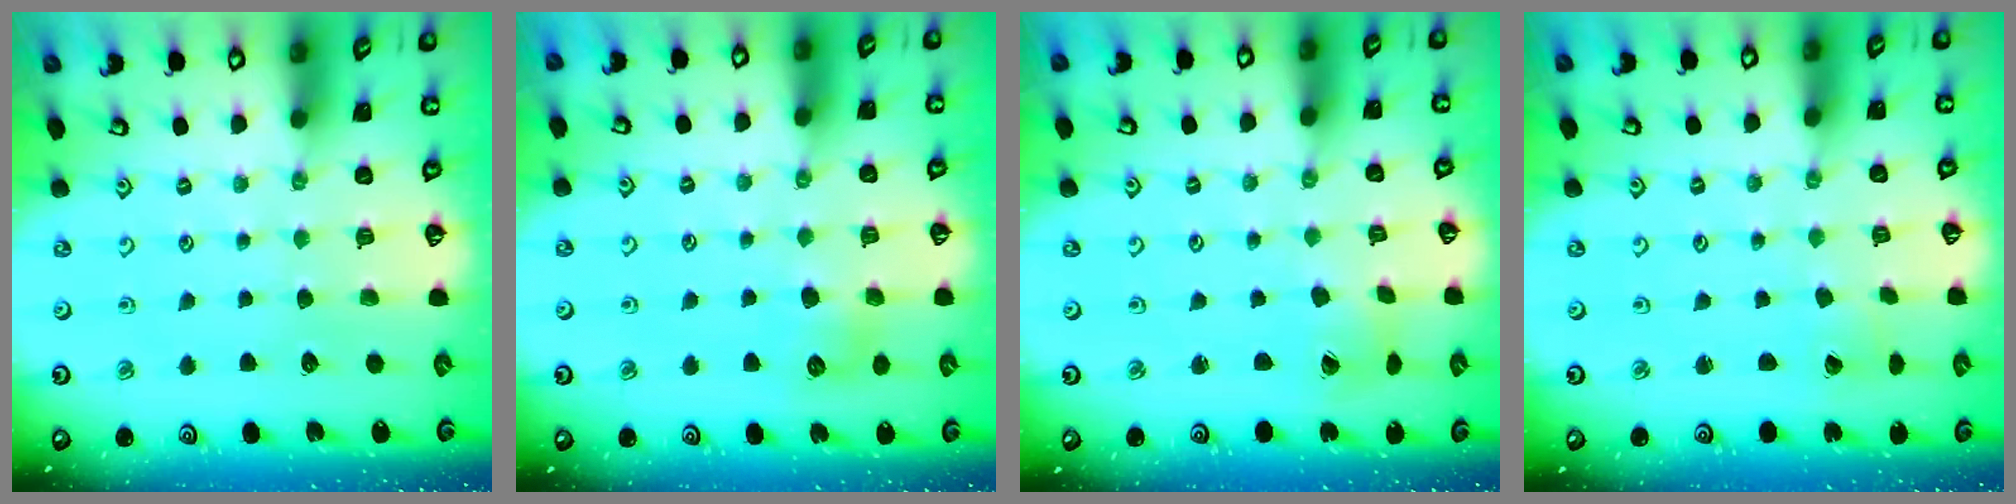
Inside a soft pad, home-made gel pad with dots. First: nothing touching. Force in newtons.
{"total": 6.7, "press": 6.7, "slide": 0.5}
{"total": 2.1, "press": 2.0, "slide": 0.3}
{"total": 1.8, "press": 1.7, "slide": 0.1}